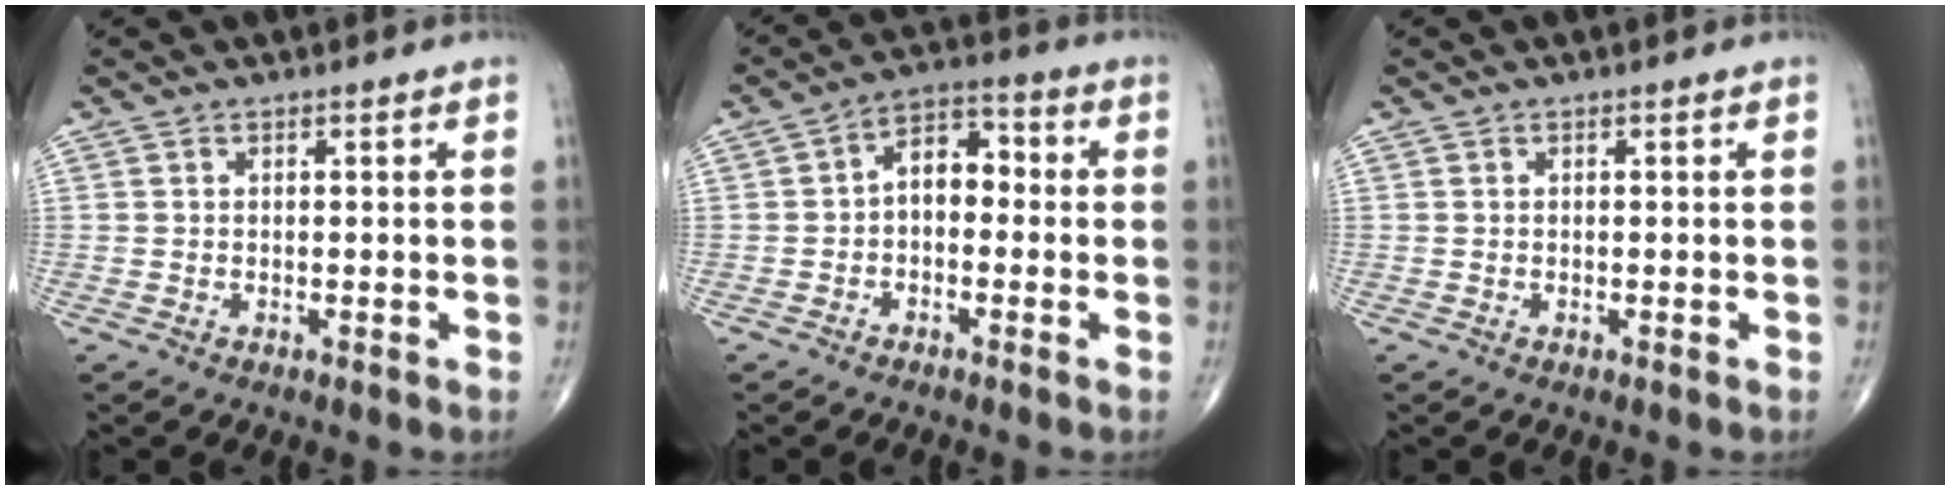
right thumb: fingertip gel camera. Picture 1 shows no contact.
{"total": 7.0, "force": [-0.5, 4.5, 5.3], "torque": [-0.062, 0.031, -0.023]}
{"total": 0.0}